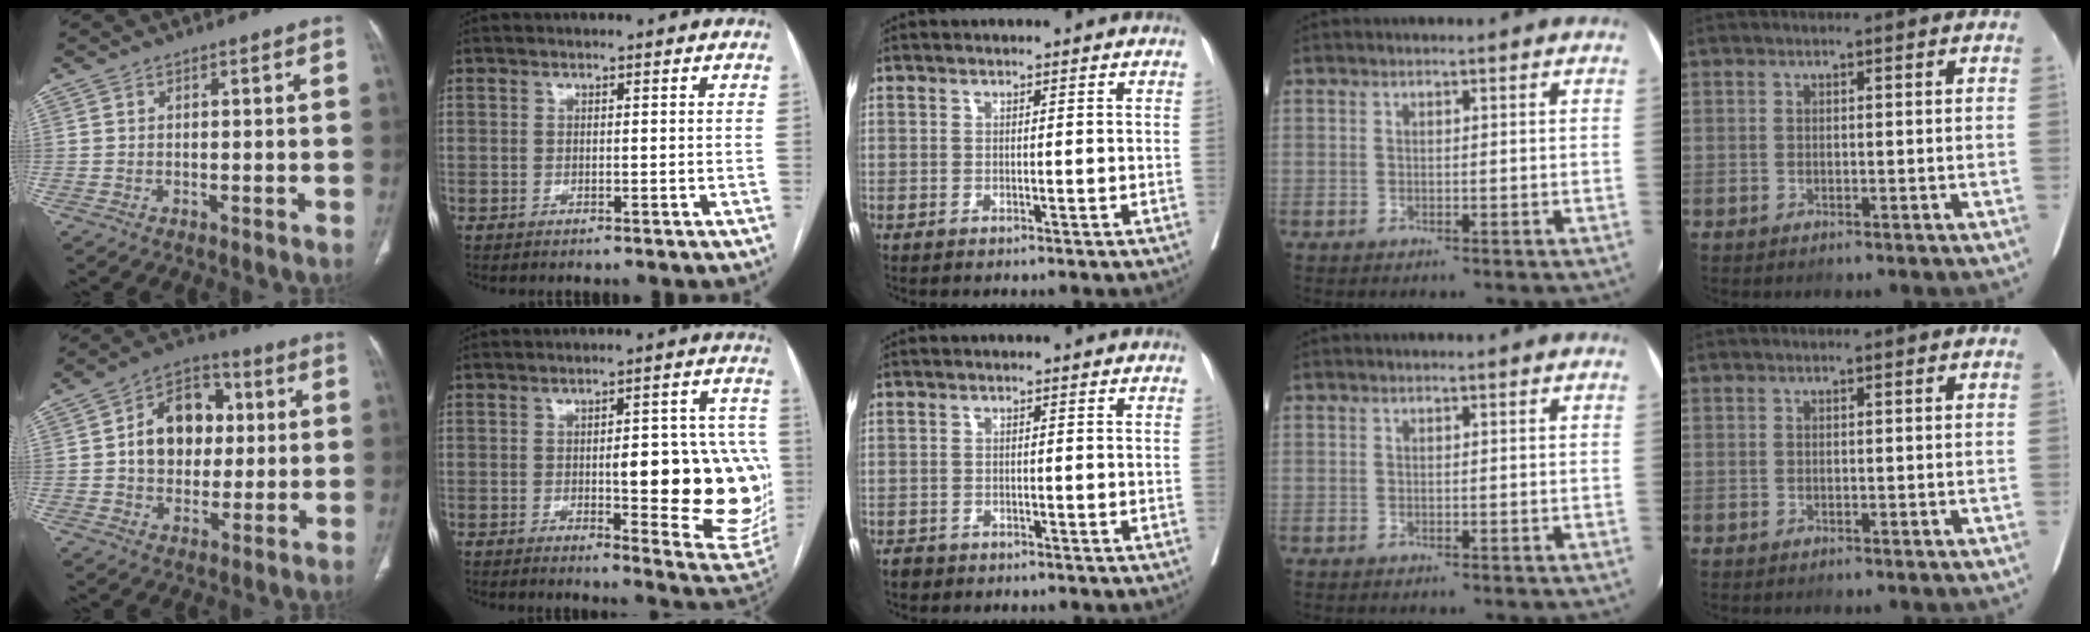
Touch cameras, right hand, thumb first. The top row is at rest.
{"thumb": {"total": 13.8, "force": [1.7, 10.3, 9.0], "torque": [-0.102, 0.015, 0.024]}, "index": {"total": 19.0, "force": [-1.9, 5.3, 18.1], "torque": [-0.150, 0.015, -0.005]}, "middle": {"total": 1.4, "force": [-1.1, 0.9, 0.2], "torque": [-0.008, 0.002, -0.017]}}